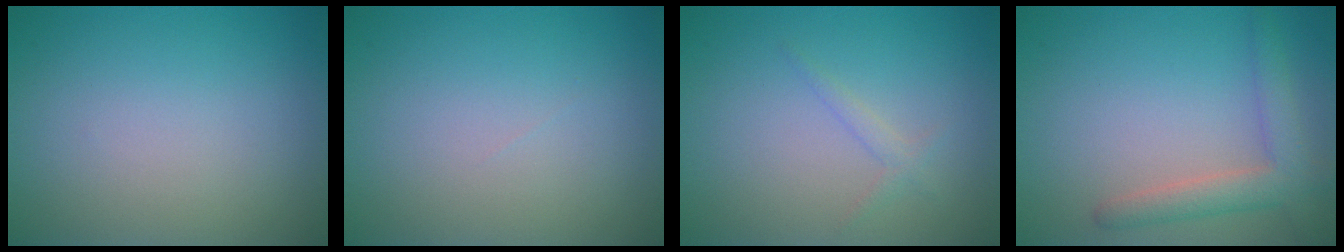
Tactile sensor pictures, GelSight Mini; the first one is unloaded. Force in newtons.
{"total": 0.0}
{"total": 1.1, "press": 1.1, "slide": 0.1}
{"total": 3.4, "press": 3.4, "slide": 0.4}